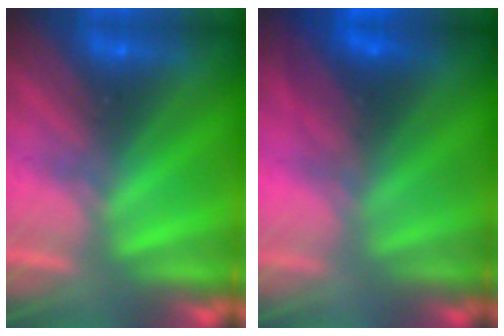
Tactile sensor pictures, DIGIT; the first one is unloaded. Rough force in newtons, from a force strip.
{"total": 2.8}